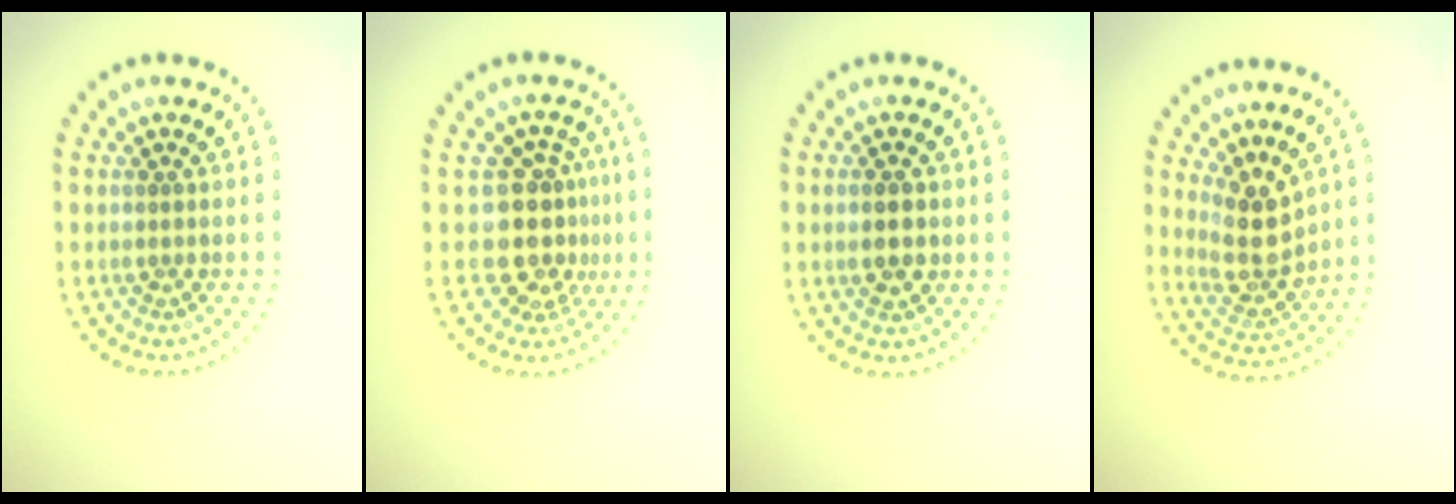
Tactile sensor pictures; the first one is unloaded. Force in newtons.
{"total": 4.3, "press": 3.4, "slide": 2.7}
{"total": 2.2, "press": 2.2, "slide": 0.2}
{"total": 3.7, "press": 3.2, "slide": 1.8}